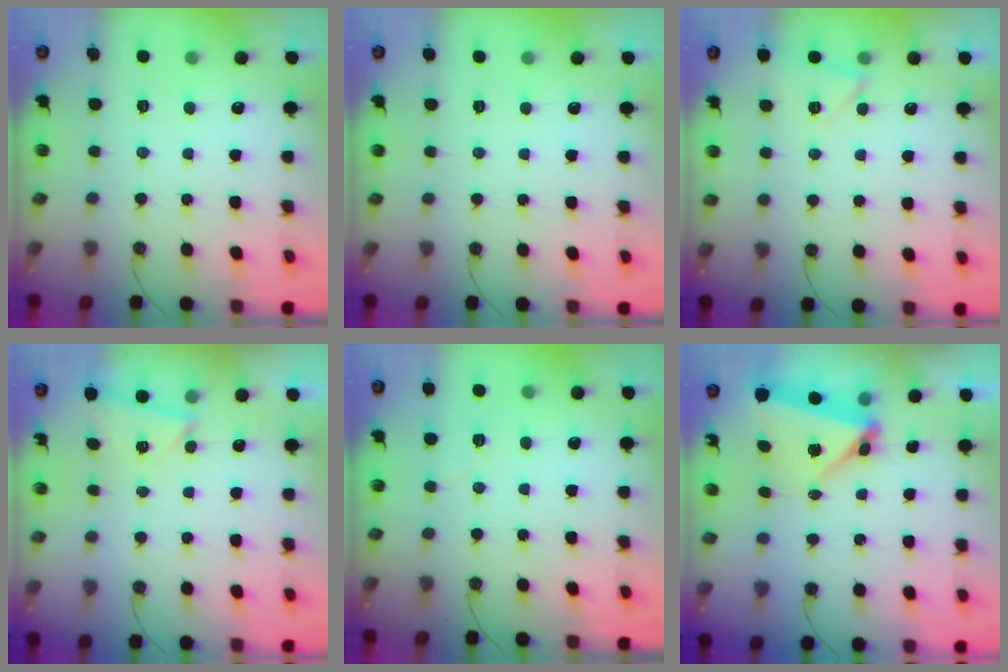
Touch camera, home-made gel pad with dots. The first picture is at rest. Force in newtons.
{"total": 2.1, "press": 1.5, "slide": 1.5}
{"total": 4.8, "press": 4.3, "slide": 2.1}
{"total": 2.6, "press": 2.6, "slide": 0.3}
{"total": 5.2, "press": 4.6, "slide": 2.4}
{"total": 5.8, "press": 5.4, "slide": 2.1}